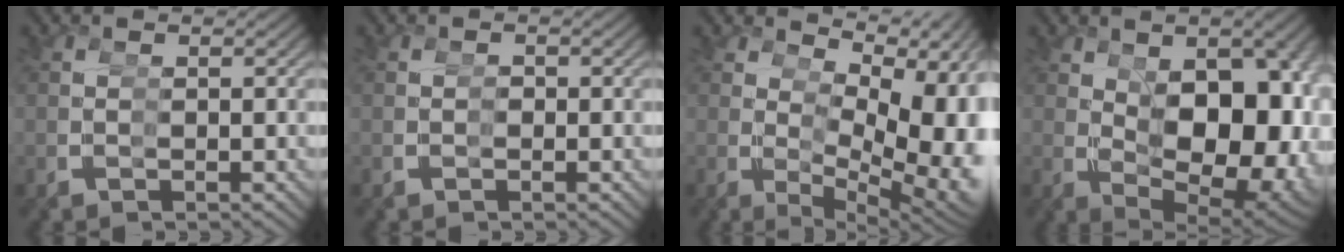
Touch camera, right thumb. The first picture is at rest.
{"total": 1.3, "force": [-0.3, 1.0, 0.7], "torque": [-0.010, -0.011, -0.004]}
{"total": 10.8, "force": [1.3, 5.6, 9.1], "torque": [-0.145, -0.023, 0.039]}
{"total": 14.2, "force": [0.1, 8.2, 11.6], "torque": [-0.202, -0.051, 0.025]}